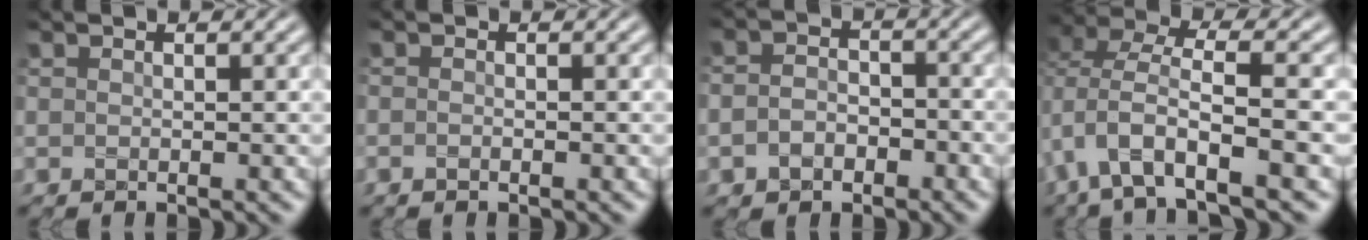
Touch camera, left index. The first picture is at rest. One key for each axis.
{"total": 0.7, "fx": -0.3, "fy": 0.3, "fz": 0.6, "tx": -0.008, "ty": -0.002, "tz": -0.007}
{"total": 2.8, "fx": -1.2, "fy": 2.0, "fz": 1.6, "tx": -0.033, "ty": 0.001, "tz": -0.028}
{"total": 7.2, "fx": -2.1, "fy": 3.1, "fz": 6.2, "tx": -0.119, "ty": 0.008, "tz": -0.043}